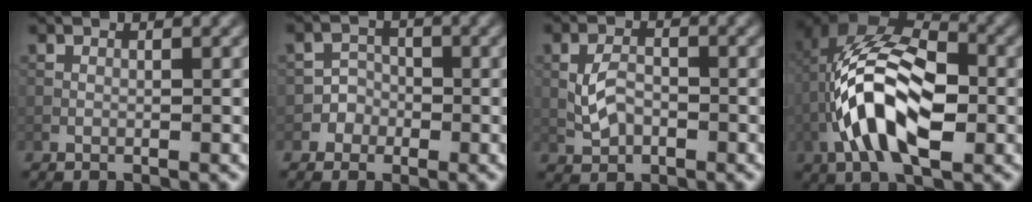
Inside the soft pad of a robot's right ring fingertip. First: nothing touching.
{"total": 1.8, "force": [-0.8, 1.6, -0.3], "torque": [0.025, 0.011, -0.017]}
{"total": 2.3, "force": [-0.3, 1.6, 1.7], "torque": [-0.039, 0.003, -0.004]}
{"total": 11.0, "force": [-2.0, 5.8, 9.2], "torque": [-0.183, 0.014, -0.042]}